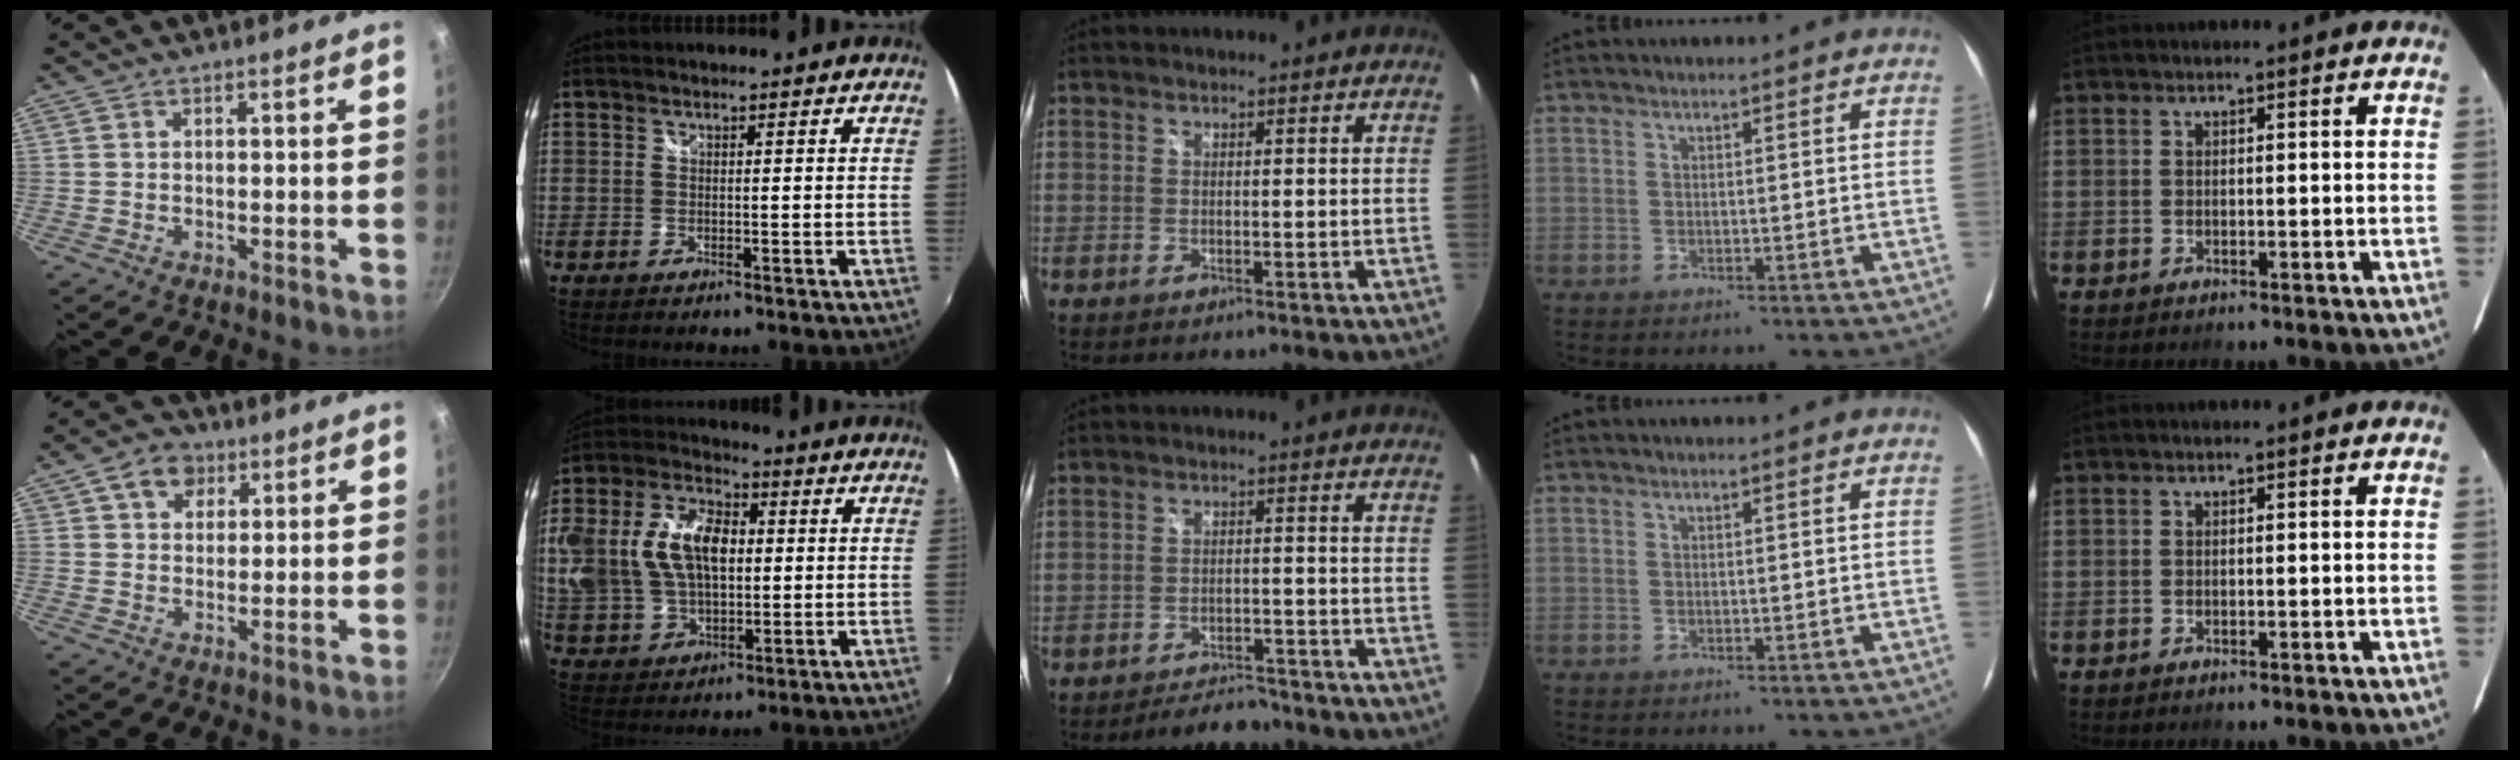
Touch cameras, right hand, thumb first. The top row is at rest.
{"thumb": {"total": 6.7, "force": [3.0, 5.1, 3.0], "torque": [-0.024, -0.001, 0.041]}, "index": {"total": 20.2, "force": [2.9, 13.0, 15.3], "torque": [-0.341, 0.029, 0.058]}, "middle": {"total": 6.4, "force": [-5.8, 2.1, 1.5], "torque": [-0.041, 0.008, -0.079]}}